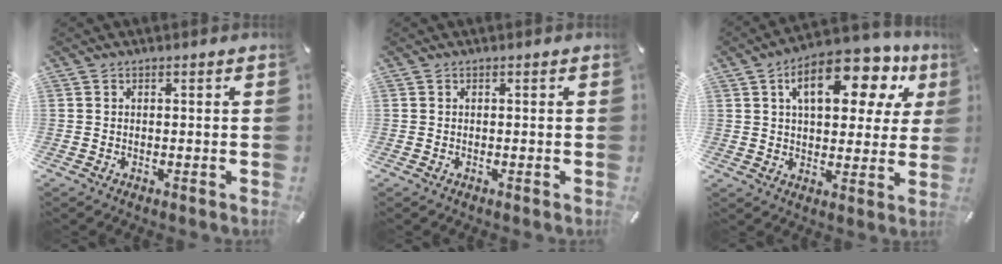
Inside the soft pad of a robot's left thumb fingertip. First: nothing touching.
{"total": 0.0}
{"total": 17.8, "force": [7.8, 9.1, 13.2], "torque": [-0.191, -0.029, 0.123]}